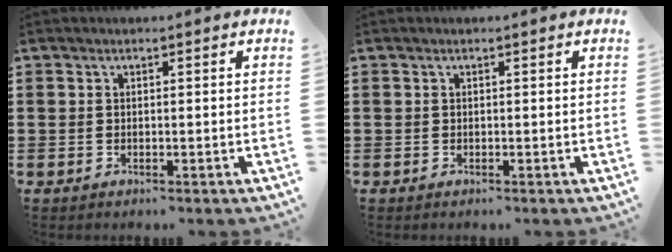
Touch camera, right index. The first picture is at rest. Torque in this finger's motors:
{"motor_torque": [-0.10, 0.18, -0.02, -0.01]}